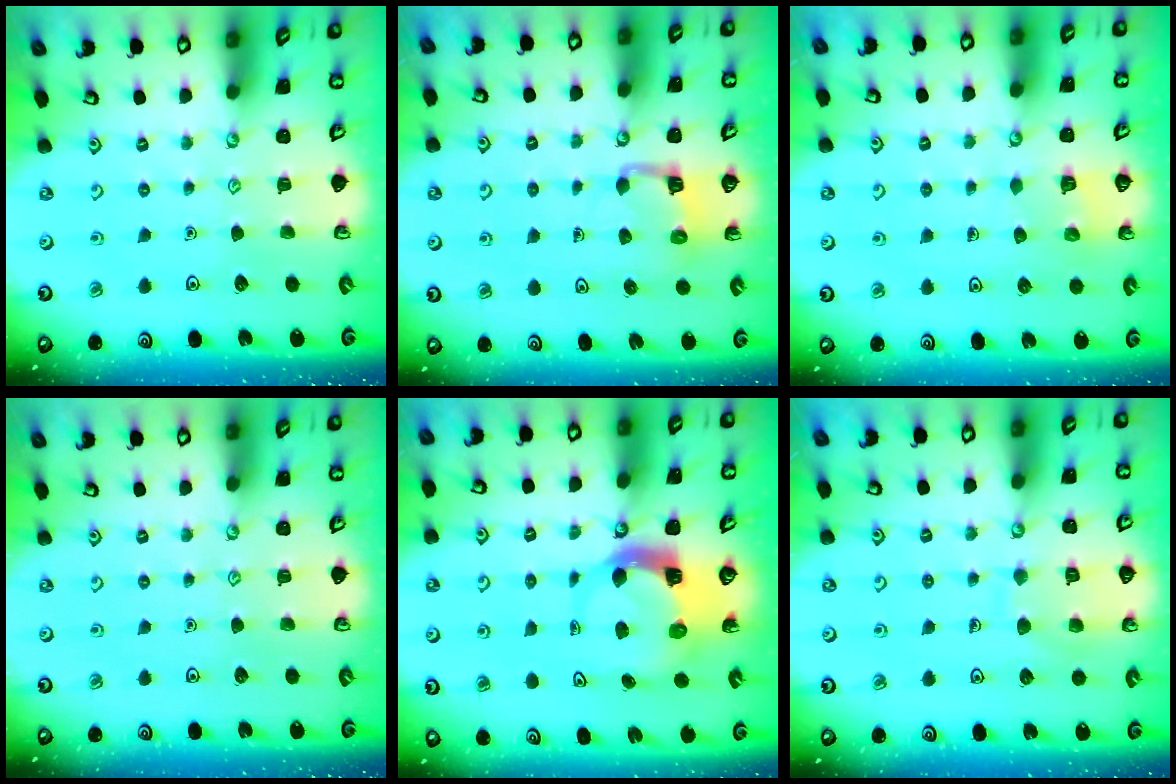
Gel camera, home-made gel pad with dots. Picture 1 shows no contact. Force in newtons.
{"total": 2.8, "press": 2.8, "slide": 0.2}
{"total": 3.2, "press": 3.2, "slide": 0.2}
{"total": 0.0}
{"total": 5.2, "press": 5.1, "slide": 0.6}
{"total": 9.1, "press": 9.1, "slide": 0.7}